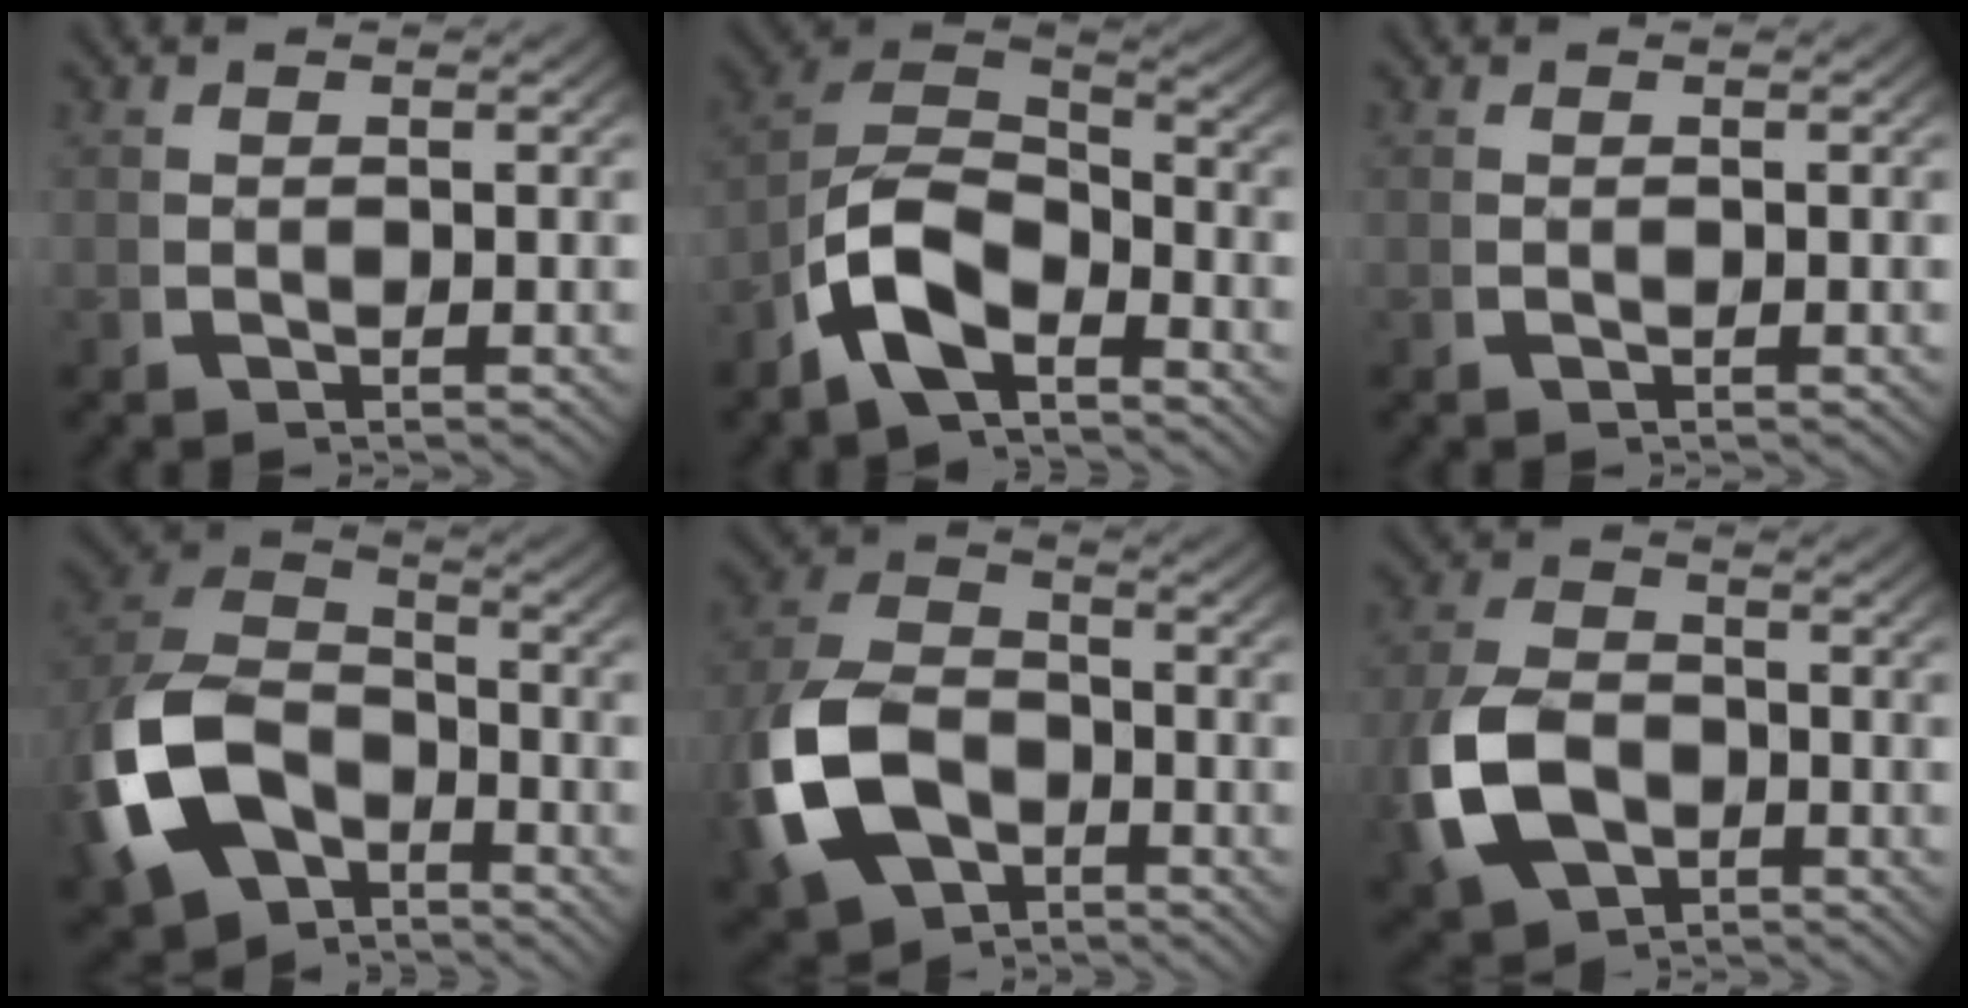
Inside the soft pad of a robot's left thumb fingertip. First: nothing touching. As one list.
[{"total": 10.7, "force": [-2.3, 7.6, 7.1], "torque": [-0.156, -0.028, -0.046]}, {"total": 0.0}, {"total": 13.9, "force": [-3.6, 10.6, 8.2], "torque": [-0.203, -0.055, -0.044]}, {"total": 11.0, "force": [-3.0, 8.0, 6.9], "torque": [-0.169, -0.042, -0.034]}, {"total": 8.4, "force": [-2.1, 5.9, 5.6], "torque": [-0.139, -0.029, -0.023]}]